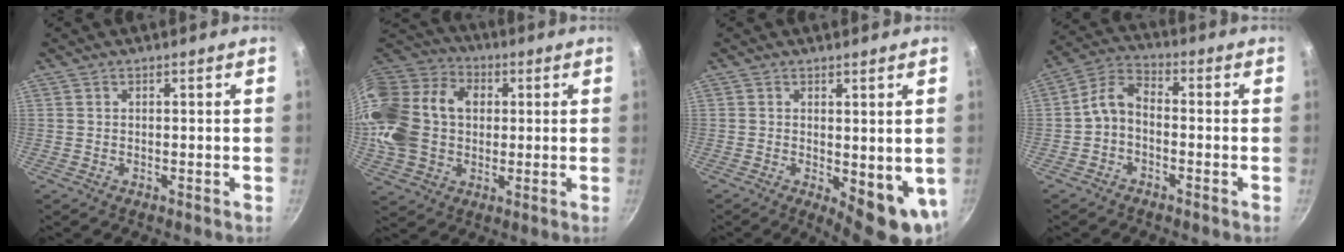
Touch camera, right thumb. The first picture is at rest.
{"total": 22.3, "force": [2.2, 17.0, 14.2], "torque": [-0.281, 0.039, 0.038]}
{"total": 8.8, "force": [-0.4, 3.6, 8.1], "torque": [-0.091, -0.015, 0.003]}
{"total": 6.0, "force": [-1.9, 3.8, 4.2], "torque": [-0.082, 0.040, -0.047]}